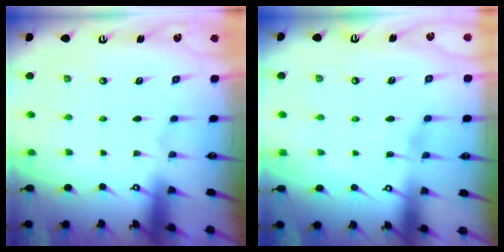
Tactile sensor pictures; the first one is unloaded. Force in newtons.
{"total": 2.6, "press": 2.5, "slide": 0.4}